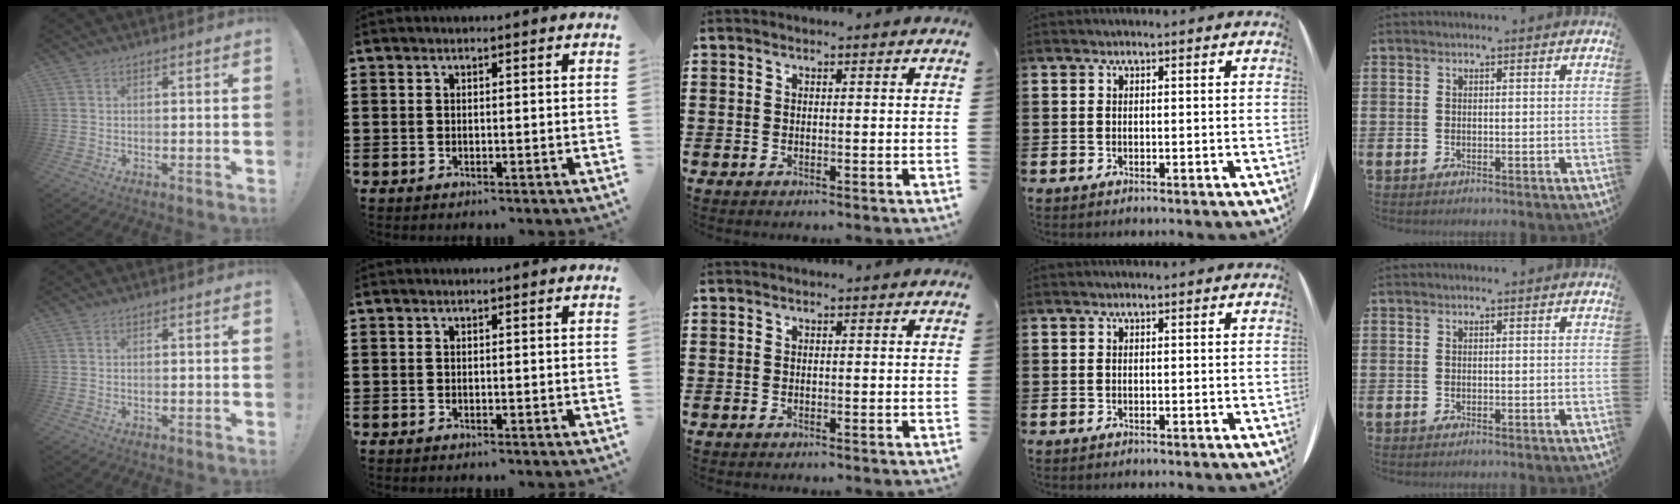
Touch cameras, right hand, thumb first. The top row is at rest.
{}